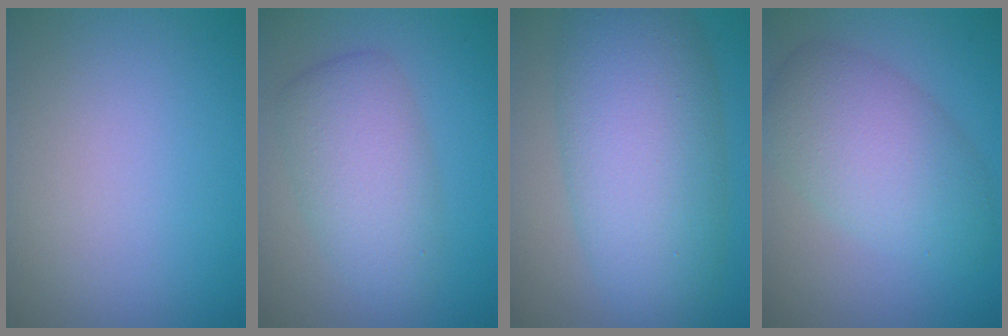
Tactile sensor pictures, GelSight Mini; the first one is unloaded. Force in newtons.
{"total": 5.3, "press": 5.3, "slide": 0.1}
{"total": 10.7, "press": 10.7, "slide": 0.5}
{"total": 6.4, "press": 6.4, "slide": 0.3}